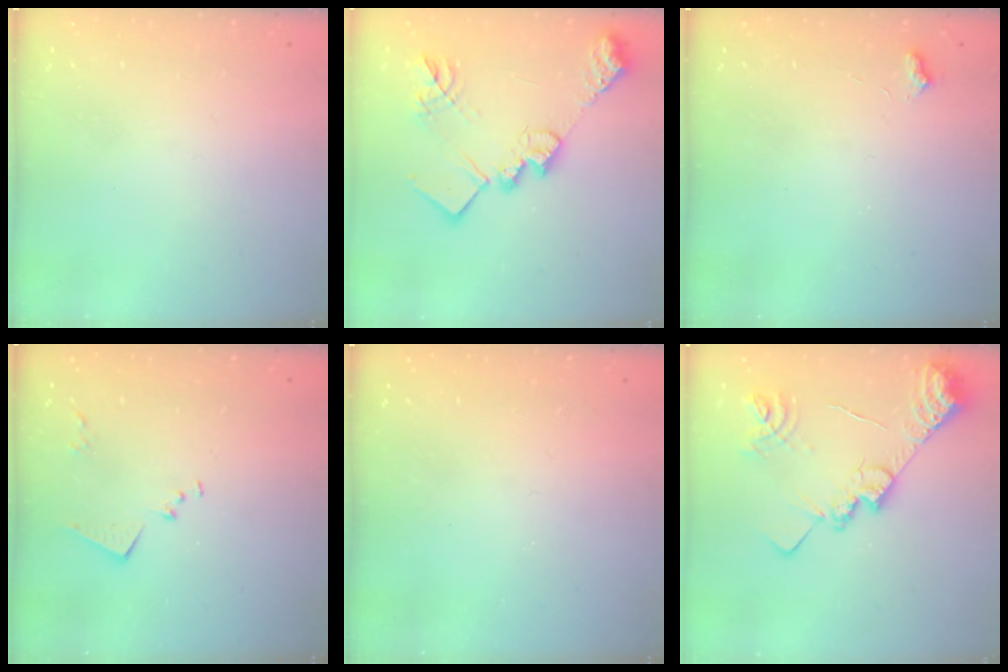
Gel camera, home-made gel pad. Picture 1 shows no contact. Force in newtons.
{"total": 20.8, "press": 20.8, "slide": 1.4}
{"total": 4.4, "press": 4.4, "slide": 0.7}
{"total": 8.4, "press": 8.4, "slide": 0.6}
{"total": 1.3, "press": 1.2, "slide": 0.2}
{"total": 18.5, "press": 18.4, "slide": 1.4}